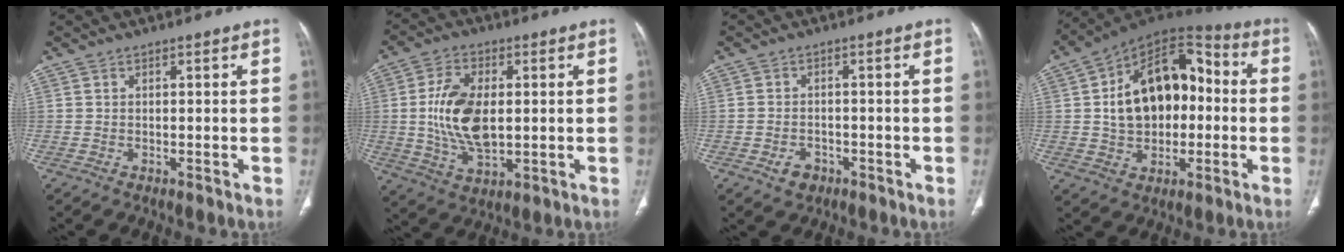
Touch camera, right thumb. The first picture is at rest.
{"total": 12.9, "force": [0.6, 7.1, 10.8], "torque": [-0.205, -0.004, 0.018]}
{"total": 3.4, "force": [-1.7, 2.5, 1.5], "torque": [-0.019, 0.013, -0.022]}
{"total": 20.0, "force": [0.8, 13.2, 15.0], "torque": [-0.203, 0.038, 0.010]}